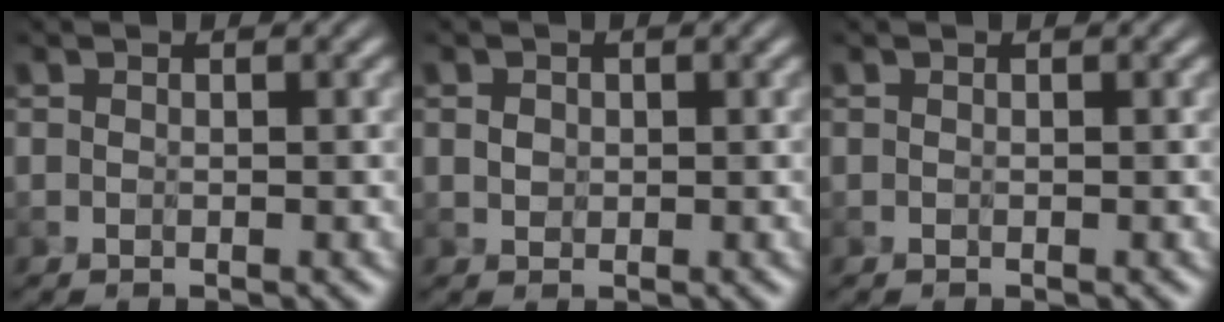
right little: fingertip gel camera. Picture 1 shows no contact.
{"total": 1.0, "force": [0.1, 0.9, 0.5], "torque": [-0.009, -0.001, 0.004]}
{"total": 0.0}